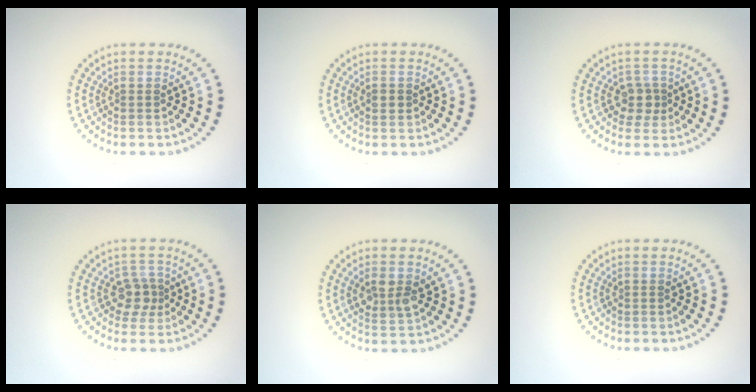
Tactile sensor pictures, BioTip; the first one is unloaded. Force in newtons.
{"total": 1.2, "press": 1.2, "slide": 0.1}
{"total": 2.0, "press": 1.6, "slide": 1.1}
{"total": 2.4, "press": 1.9, "slide": 1.4}
{"total": 2.6, "press": 2.5, "slide": 0.7}
{"total": 0.0}